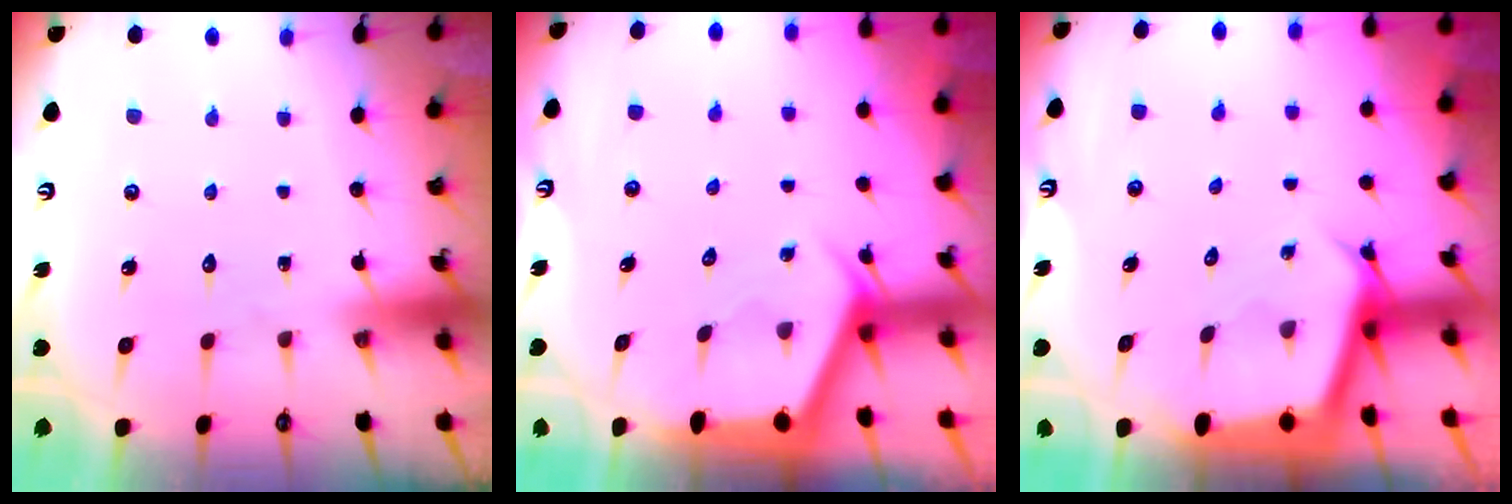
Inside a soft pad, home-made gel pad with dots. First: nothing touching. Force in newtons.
{"total": 2.8, "press": 2.8, "slide": 0.4}
{"total": 2.8, "press": 2.8, "slide": 0.2}